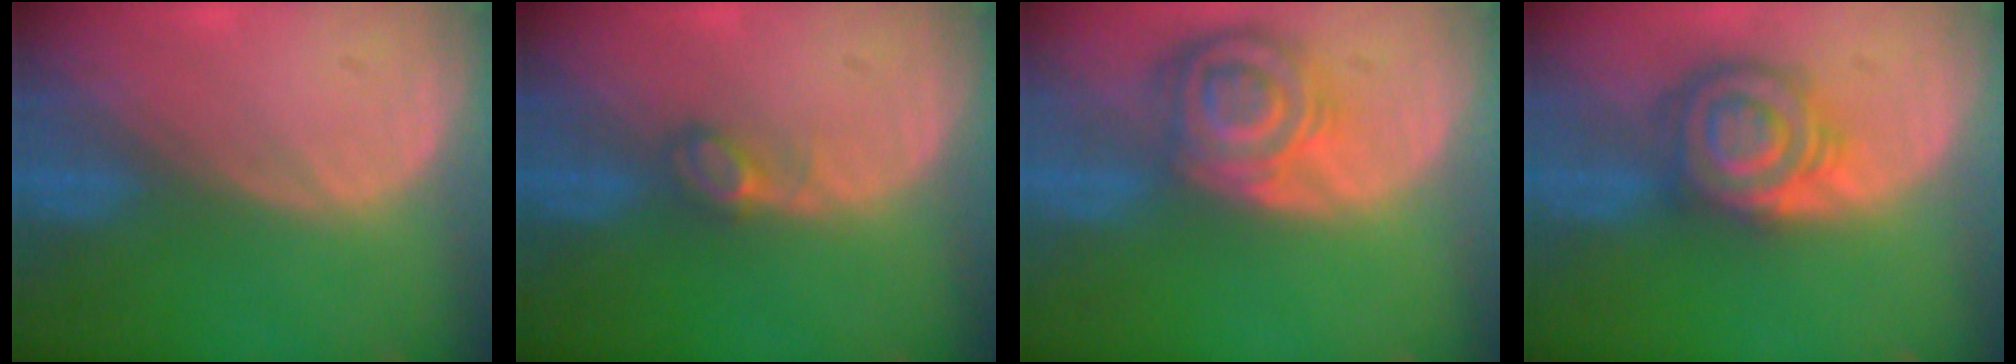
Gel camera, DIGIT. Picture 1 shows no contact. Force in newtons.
{"total": 2.2, "press": 2.2, "slide": 0.3}
{"total": 8.4, "press": 7.4, "slide": 3.9}
{"total": 7.4, "press": 7.4, "slide": 0.4}